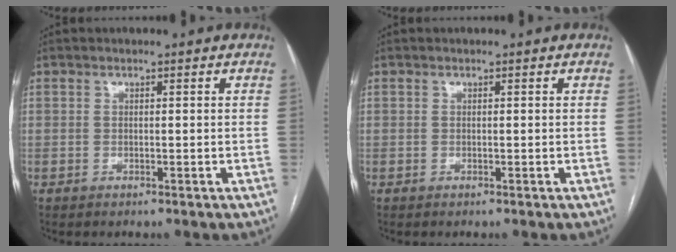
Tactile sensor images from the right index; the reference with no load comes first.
{"total": 0.0}